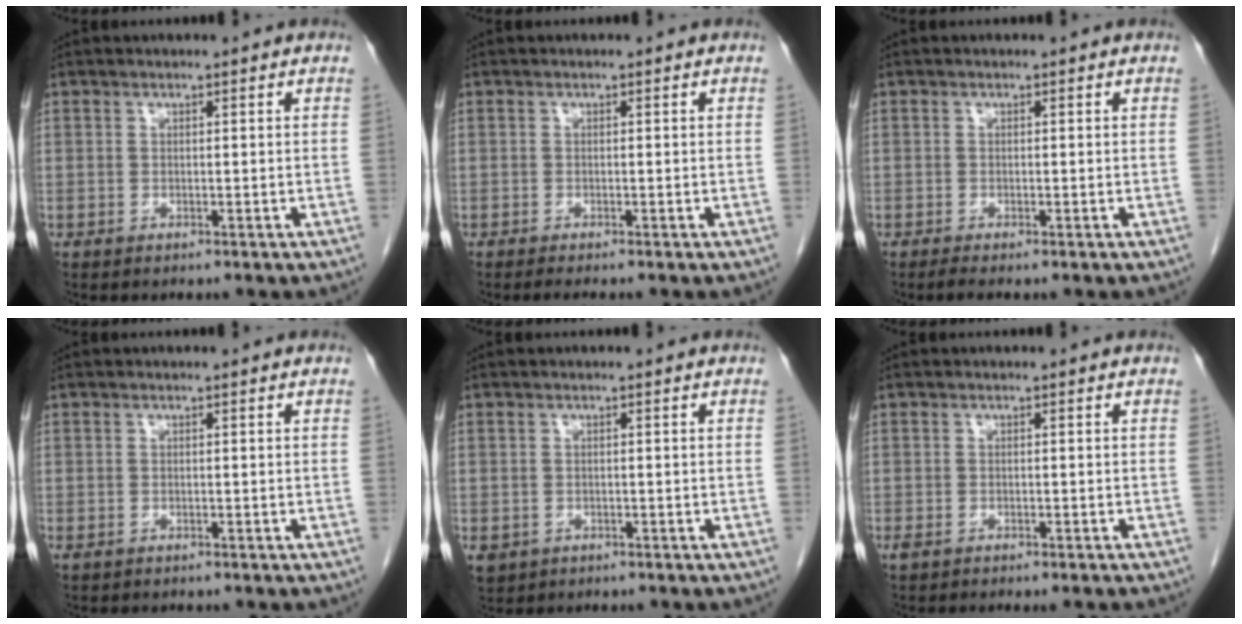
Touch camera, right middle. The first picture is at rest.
{"total": 1.6, "force": [-1.3, -0.3, 0.9], "torque": [-0.009, 0.002, -0.018]}
{"total": 1.0, "force": [-0.8, -0.2, 0.7], "torque": [-0.018, -0.005, -0.015]}
{"total": 0.6, "force": [-0.4, 0.2, 0.3], "torque": [-0.009, 0.001, -0.004]}
{"total": 4.6, "force": [-2.1, 3.9, 1.5], "torque": [-0.037, -0.002, -0.027]}
{"total": 3.3, "force": [-2.5, 1.0, 1.8], "torque": [-0.024, -0.006, -0.032]}